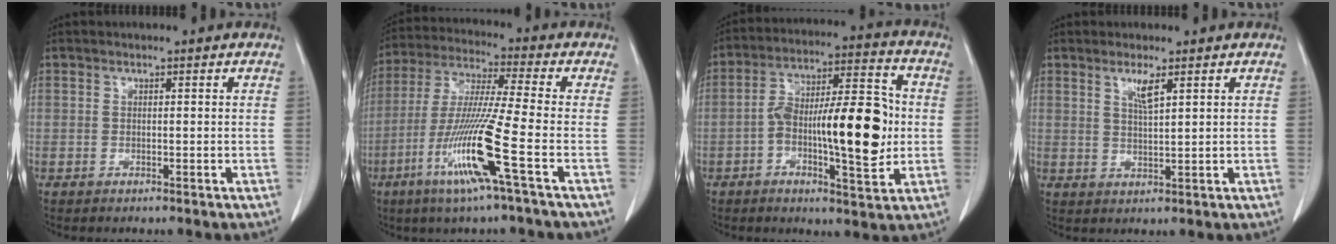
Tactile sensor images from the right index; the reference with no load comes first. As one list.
[{"total": 13.7, "force": [-5.6, -1.6, 12.5], "torque": [-0.253, -0.023, -0.110]}, {"total": 15.8, "force": [-1.8, 4.2, 15.2], "torque": [-0.244, 0.023, -0.023]}, {"total": 3.0, "force": [1.7, 0.1, 2.5], "torque": [-0.051, -0.003, 0.034]}]